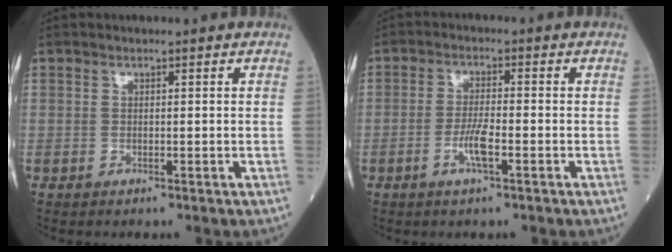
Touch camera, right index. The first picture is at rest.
{"total": 4.0, "force": [-1.7, 0.4, 3.6], "torque": [-0.073, -0.002, -0.034]}